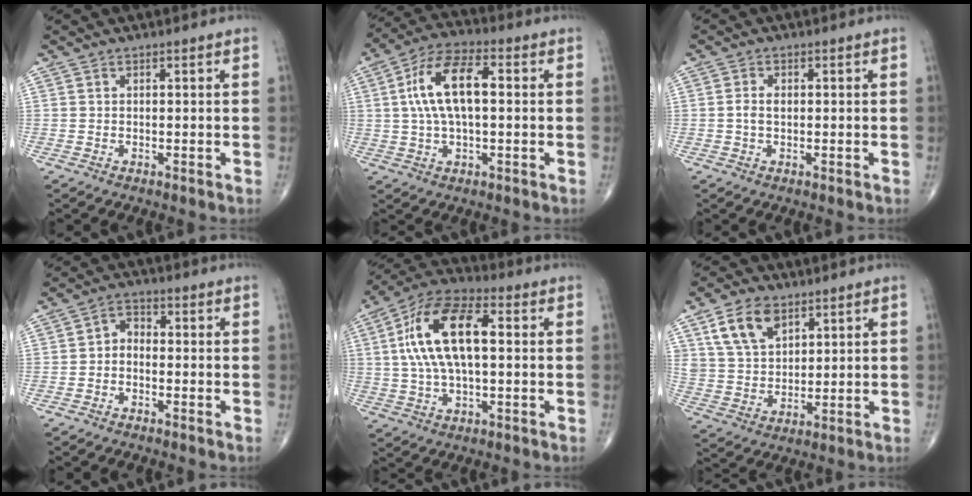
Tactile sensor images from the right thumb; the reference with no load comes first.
{"total": 12.7, "force": [1.6, 5.8, 11.2], "torque": [-0.214, 0.025, 0.025]}
{"total": 2.0, "force": [0.0, 1.1, 1.6], "torque": [-0.035, 0.004, -0.004]}
{"total": 3.3, "force": [-0.8, 2.4, 2.1], "torque": [-0.022, 0.020, -0.028]}
{"total": 16.4, "force": [2.3, 7.6, 14.4], "torque": [-0.277, 0.029, 0.038]}
{"total": 10.2, "force": [5.4, 6.4, 5.8], "torque": [-0.090, -0.020, 0.108]}